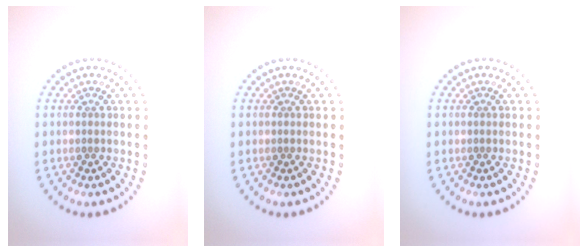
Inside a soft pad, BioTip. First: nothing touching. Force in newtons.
{"total": 0.0}
{"total": 0.0}